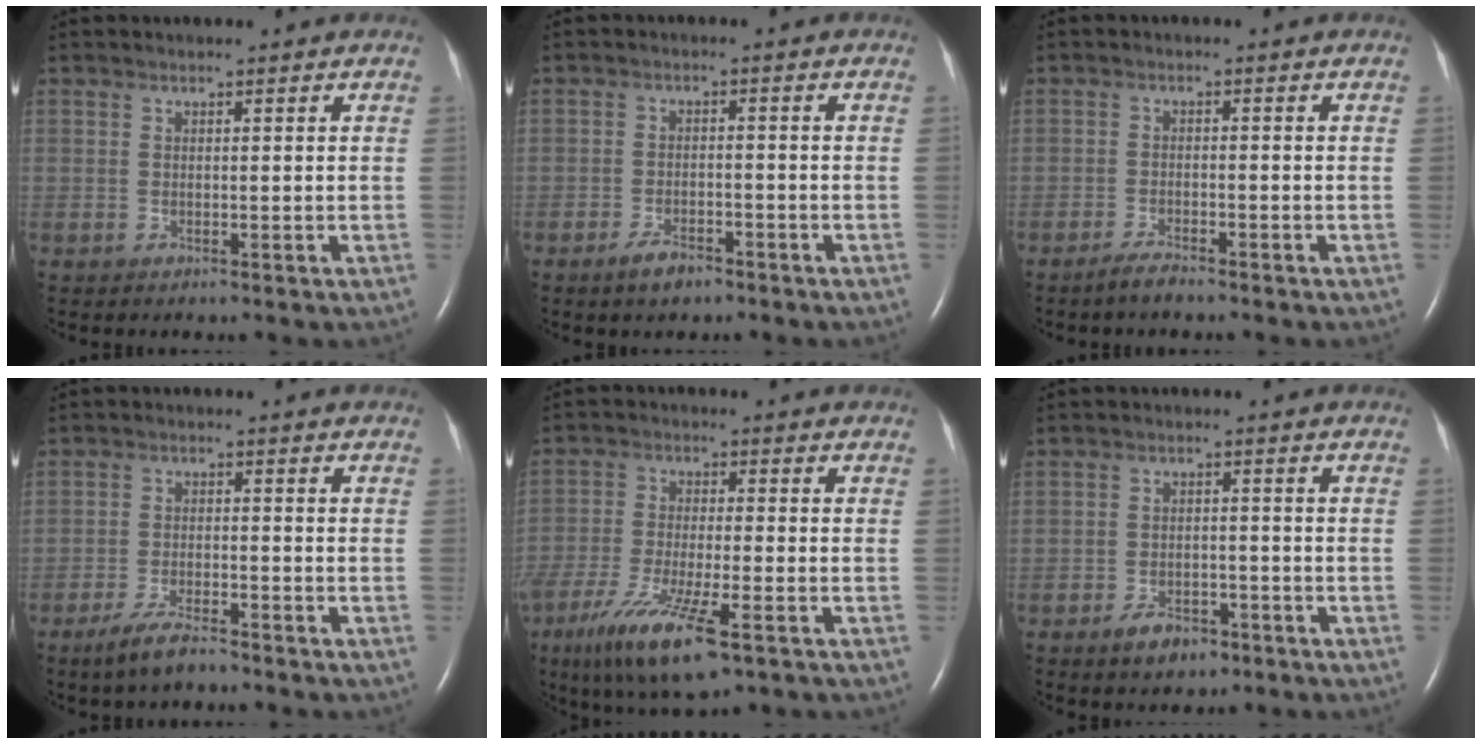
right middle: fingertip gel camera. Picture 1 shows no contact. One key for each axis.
{"total": 3.3, "fx": -2.5, "fy": 1.2, "fz": 1.9, "tx": -0.043, "ty": -0.002, "tz": -0.039}
{"total": 2.2, "fx": -2.0, "fy": 0.1, "fz": 1.0, "tx": -0.031, "ty": -0.007, "tz": -0.037}
{"total": 4.8, "fx": -3.8, "fy": 0.7, "fz": 2.8, "tx": -0.067, "ty": -0.009, "tz": -0.072}
{"total": 11.4, "fx": -6.3, "fy": 1.8, "fz": 9.3, "tx": -0.182, "ty": -0.031, "tz": -0.109}
{"total": 4.4, "fx": -2.9, "fy": 2.2, "fz": 2.3, "tx": -0.046, "ty": 0.000, "tz": -0.042}